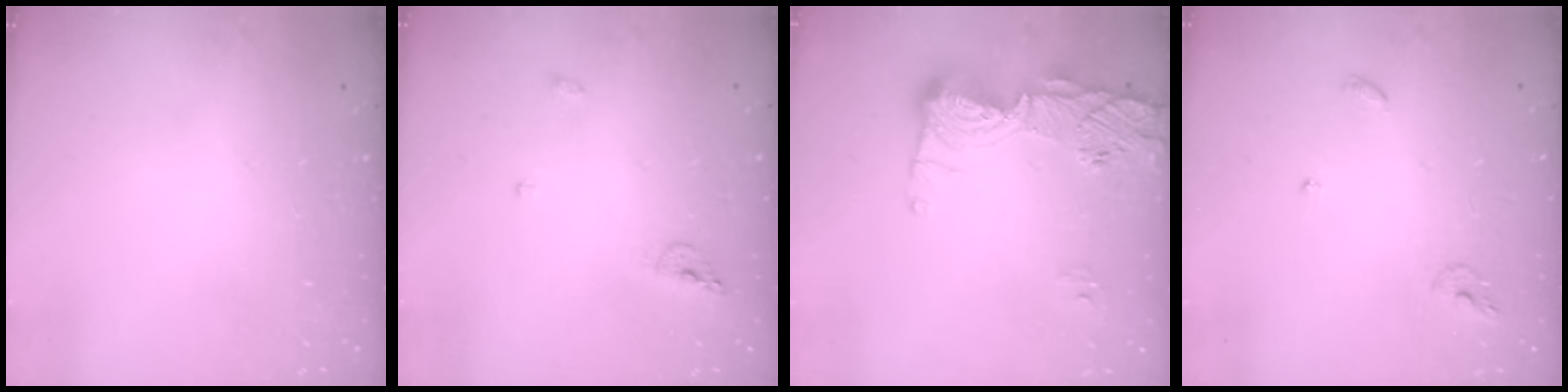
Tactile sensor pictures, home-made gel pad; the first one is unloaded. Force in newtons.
{"total": 5.6, "press": 5.5, "slide": 0.9}
{"total": 14.2, "press": 14.2, "slide": 1.5}
{"total": 5.4, "press": 5.4, "slide": 0.2}